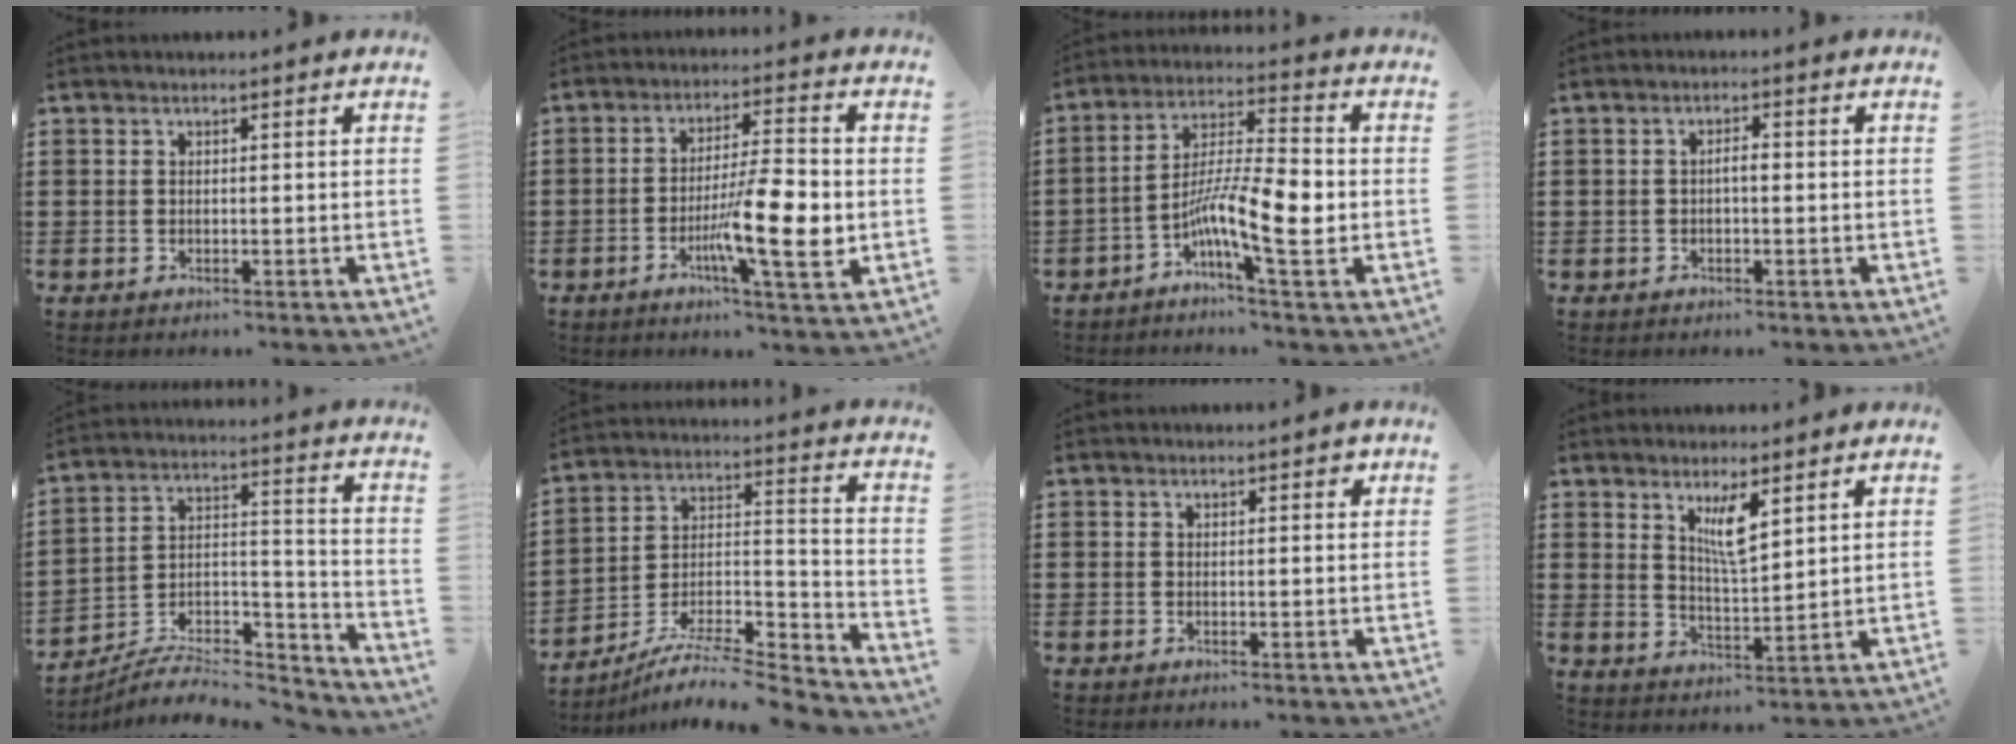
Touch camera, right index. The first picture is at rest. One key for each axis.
{"total": 10.9, "fx": -2.4, "fy": 1.6, "fz": 10.5, "tx": -0.186, "ty": -0.012, "tz": -0.046}
{"total": 10.2, "fx": -3.2, "fy": 2.0, "fz": 9.5, "tx": -0.188, "ty": -0.006, "tz": -0.061}
{"total": 1.6, "fx": -0.3, "fy": 0.5, "fz": 1.5, "tx": -0.029, "ty": 0.002, "tz": -0.006}
{"total": 7.0, "fx": -6.5, "fy": 1.8, "fz": 1.9, "tx": -0.028, "ty": 0.012, "tz": -0.127}
{"total": 8.2, "fx": -7.1, "fy": 1.4, "fz": 3.7, "tx": -0.053, "ty": 0.009, "tz": -0.138}
{"total": 1.0, "fx": 0.5, "fy": 0.5, "fz": 0.6, "tx": -0.004, "ty": 0.003, "tz": 0.007}
{"total": 5.7, "fx": 3.0, "fy": 1.5, "fz": 4.6, "tx": -0.090, "ty": 0.001, "tz": 0.050}